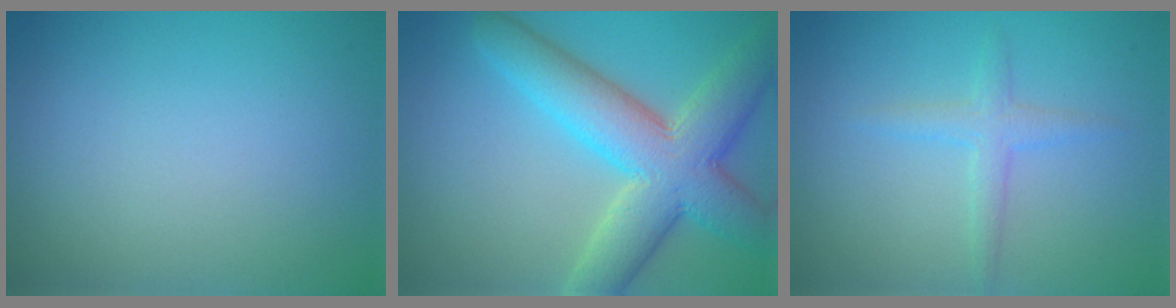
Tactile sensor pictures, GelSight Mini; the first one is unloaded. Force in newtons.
{"total": 8.8, "press": 8.8, "slide": 0.6}
{"total": 1.9, "press": 1.9, "slide": 0.1}